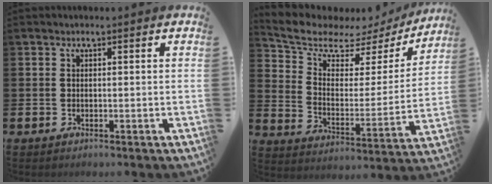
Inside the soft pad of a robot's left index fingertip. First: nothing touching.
{"total": 7.7, "force": [6.5, 3.6, 2.1], "torque": [-0.088, -0.042, 0.110]}